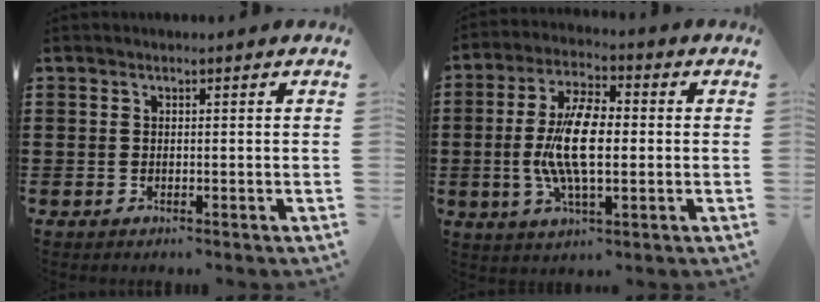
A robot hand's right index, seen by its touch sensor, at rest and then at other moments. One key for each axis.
{"total": 10.7, "fx": -0.7, "fy": 4.2, "fz": 9.8, "tx": -0.207, "ty": -0.003, "tz": -0.016}